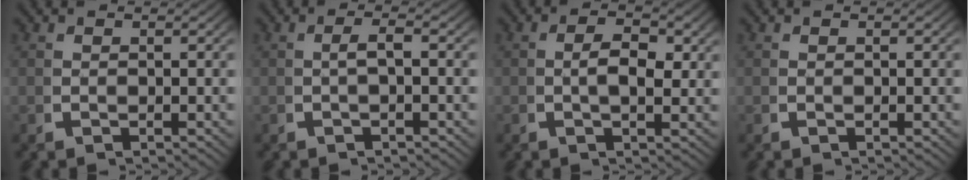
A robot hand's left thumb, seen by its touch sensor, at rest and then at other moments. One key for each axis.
{"total": 1.5, "fx": -0.4, "fy": 0.3, "fz": 1.5, "tx": -0.033, "ty": 0.003, "tz": -0.004}
{"total": 3.5, "fx": 0.4, "fy": 1.8, "fz": 3.0, "tx": -0.054, "ty": -0.008, "tz": 0.004}
{"total": 0.0}